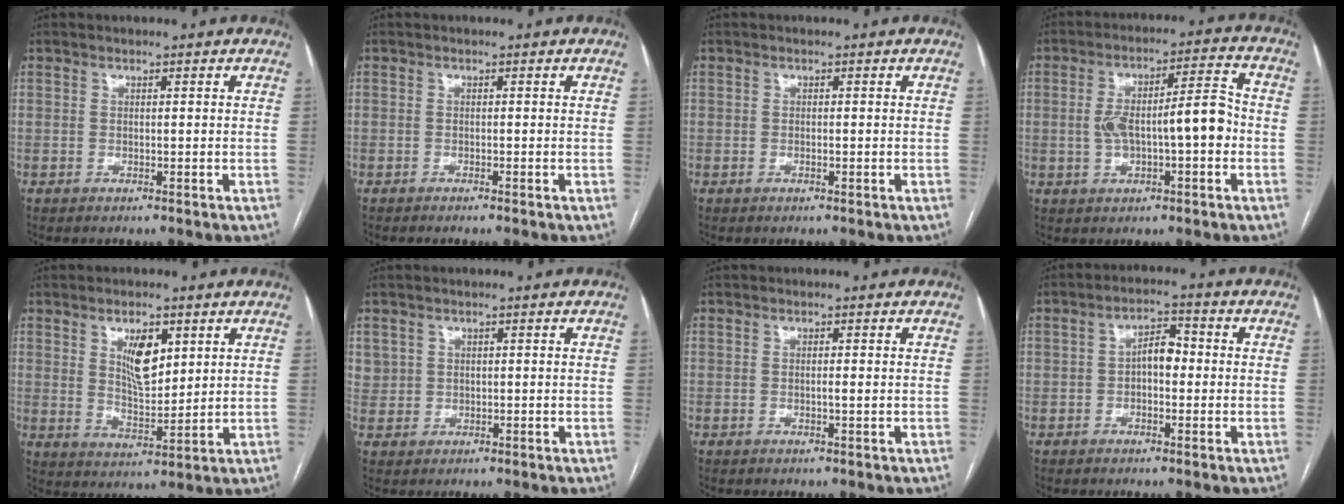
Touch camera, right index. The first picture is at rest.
{"total": 1.1, "force": [-0.9, -0.1, 0.6], "torque": [-0.009, 0.002, -0.011]}
{"total": 0.5, "force": [-0.2, 0.2, 0.4], "torque": [-0.009, -0.001, -0.002]}
{"total": 10.5, "force": [-1.1, 2.9, 10.1], "torque": [-0.175, 0.034, -0.012]}
{"total": 7.0, "force": [2.9, 2.7, 5.7], "torque": [-0.103, -0.001, 0.058]}
{"total": 2.4, "force": [1.0, 2.2, 0.1], "torque": [0.012, 0.008, 0.018]}
{"total": 0.8, "force": [-0.1, -0.1, 0.8], "torque": [-0.012, 0.000, -0.003]}
{"total": 4.3, "force": [-0.3, 2.2, 3.7], "torque": [-0.060, 0.020, -0.008]}